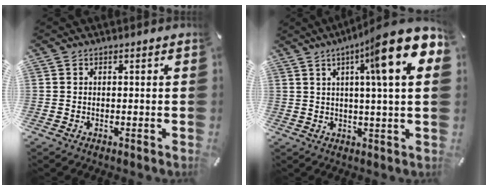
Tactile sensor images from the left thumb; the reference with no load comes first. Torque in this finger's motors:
{"motor_torque": [3.28, 1.73, 2.21, -0.56, 0.48]}